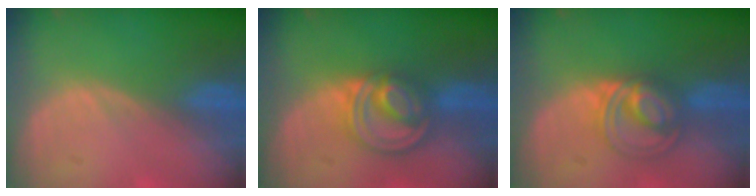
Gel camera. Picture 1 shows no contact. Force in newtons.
{"total": 8.0, "press": 6.8, "slide": 4.1}
{"total": 6.3, "press": 6.3, "slide": 0.1}